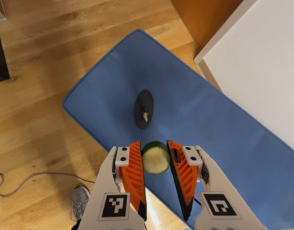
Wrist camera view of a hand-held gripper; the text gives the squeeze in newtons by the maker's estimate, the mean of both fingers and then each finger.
{"total": 9.5, "left": 9.6, "right": 9.4}